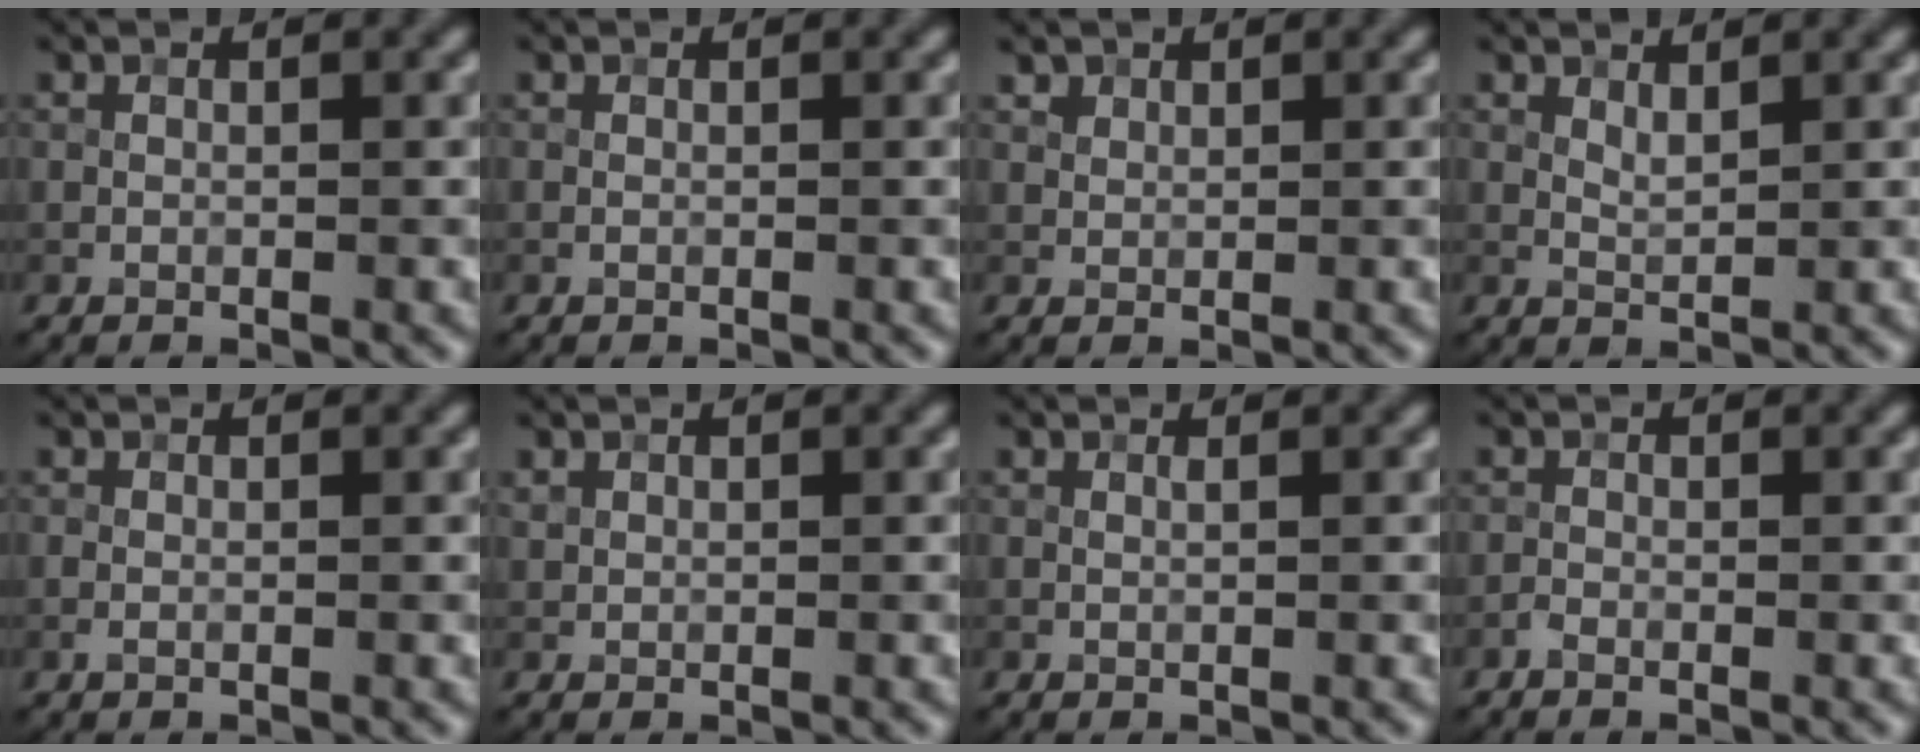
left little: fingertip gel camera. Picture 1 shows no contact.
{"total": 0.0}
{"total": 1.4, "force": [1.0, 0.8, 0.4], "torque": [-0.009, -0.004, 0.024]}
{"total": 1.1, "force": [0.8, 0.3, 0.7], "torque": [-0.019, -0.001, 0.016]}
{"total": 0.6, "force": [-0.1, 0.3, 0.5], "torque": [-0.012, -0.001, -0.002]}
{"total": 0.6, "force": [0.4, 0.4, 0.1], "torque": [-0.002, 0.000, 0.011]}
{"total": 0.0}
{"total": 0.6, "force": [-0.5, 0.2, 0.3], "torque": [-0.004, 0.001, -0.012]}